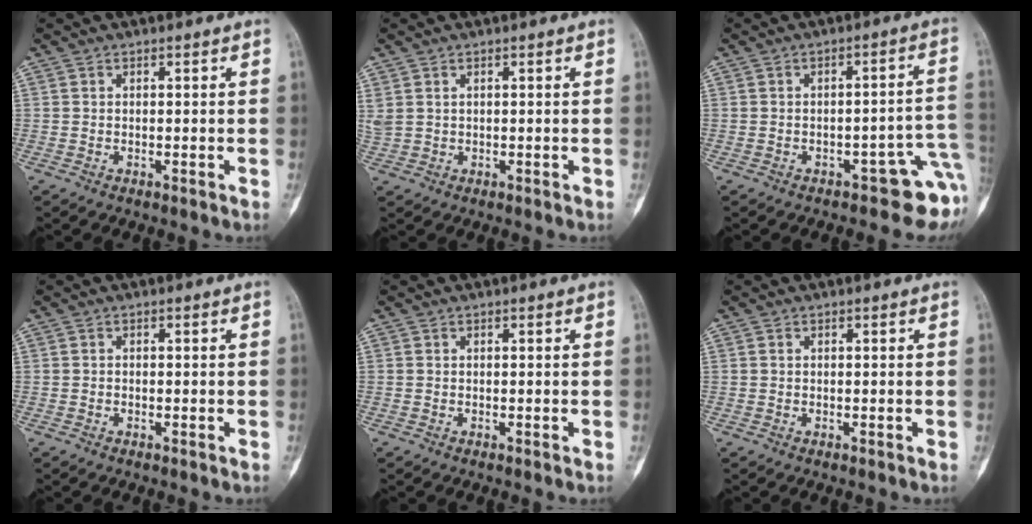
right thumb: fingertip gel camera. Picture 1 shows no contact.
{"total": 2.4, "force": [1.1, 1.6, 1.3], "torque": [-0.044, 0.008, 0.032]}
{"total": 8.6, "force": [-3.9, 3.6, 6.7], "torque": [-0.043, 0.036, -0.048]}
{"total": 0.0}
{"total": 0.0}
{"total": 0.0}